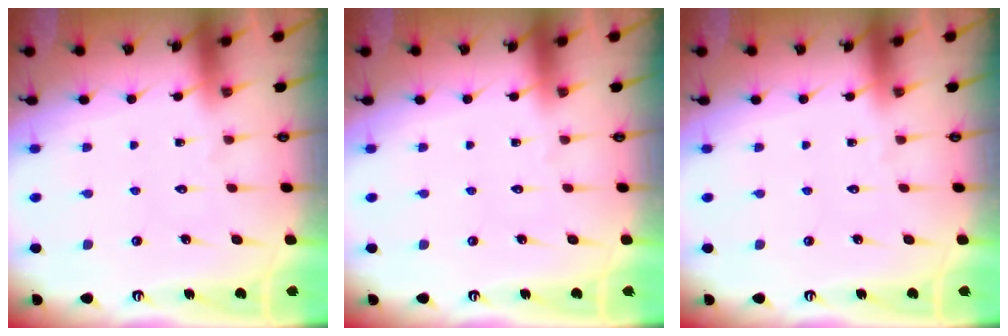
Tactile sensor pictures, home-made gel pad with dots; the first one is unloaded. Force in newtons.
{"total": 0.0}
{"total": 0.0}